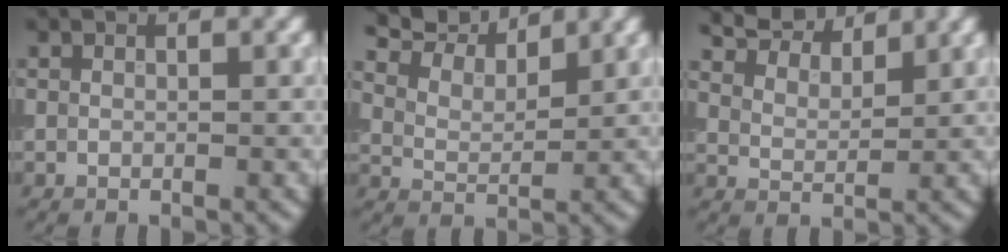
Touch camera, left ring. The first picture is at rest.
{"total": 7.2, "force": [6.4, 2.0, 2.8], "torque": [-0.063, 0.016, 0.102]}
{"total": 7.7, "force": [6.8, 2.2, 2.8], "torque": [-0.065, 0.012, 0.107]}